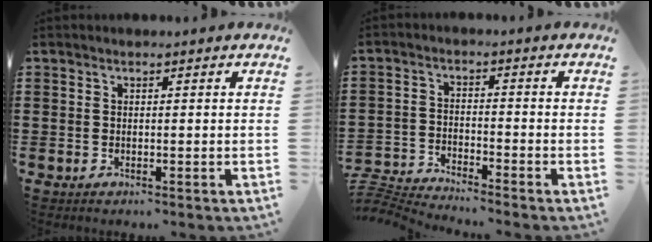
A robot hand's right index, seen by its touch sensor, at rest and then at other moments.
{"total": 4.0, "force": [-4.0, -0.2, 0.1], "torque": [-0.022, -0.007, -0.089]}